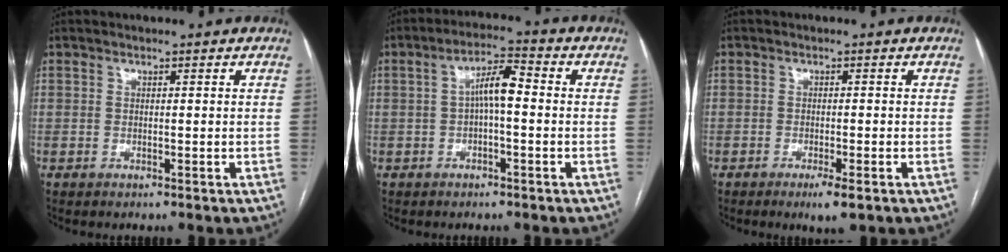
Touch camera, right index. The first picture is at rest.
{"total": 5.7, "force": [0.1, 1.4, 5.5], "torque": [-0.097, 0.022, -0.001]}
{"total": 3.2, "force": [-1.8, 0.7, 2.5], "torque": [-0.036, -0.002, -0.024]}